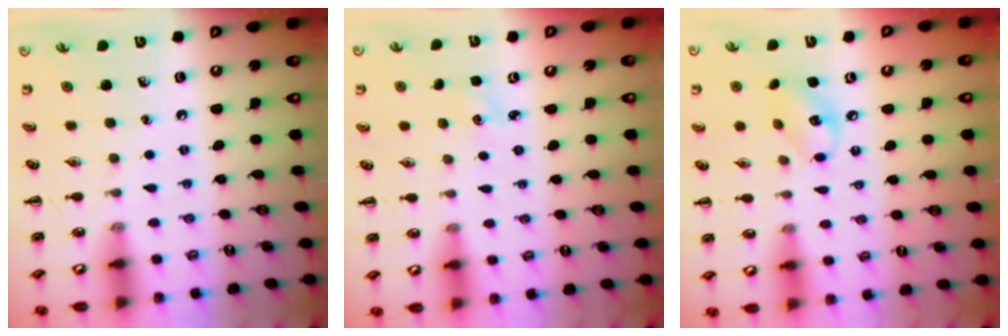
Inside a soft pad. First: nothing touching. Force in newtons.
{"total": 1.4, "press": 1.3, "slide": 0.4}
{"total": 7.4, "press": 7.3, "slide": 1.0}